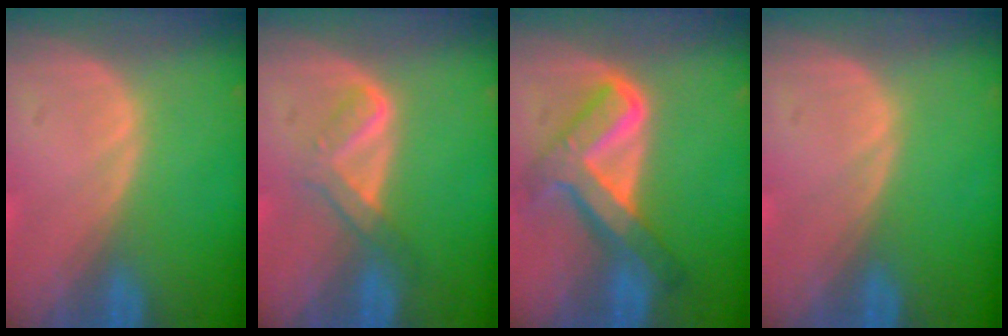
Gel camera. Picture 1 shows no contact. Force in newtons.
{"total": 3.6, "press": 3.6, "slide": 0.3}
{"total": 8.0, "press": 8.0, "slide": 0.6}
{"total": 0.0}